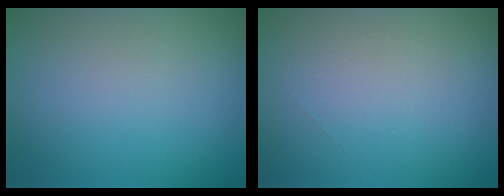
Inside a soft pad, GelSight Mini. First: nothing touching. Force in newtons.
{"total": 0.0}